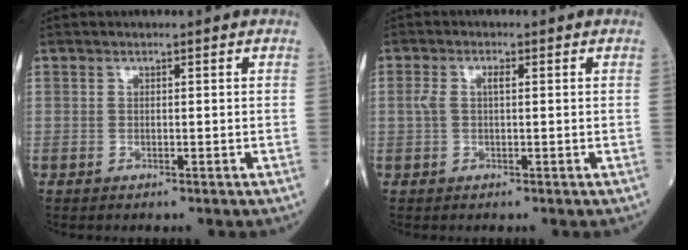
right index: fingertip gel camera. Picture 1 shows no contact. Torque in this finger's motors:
{"motor_torque": [0.52, 0.07, 0.23, 0.06]}